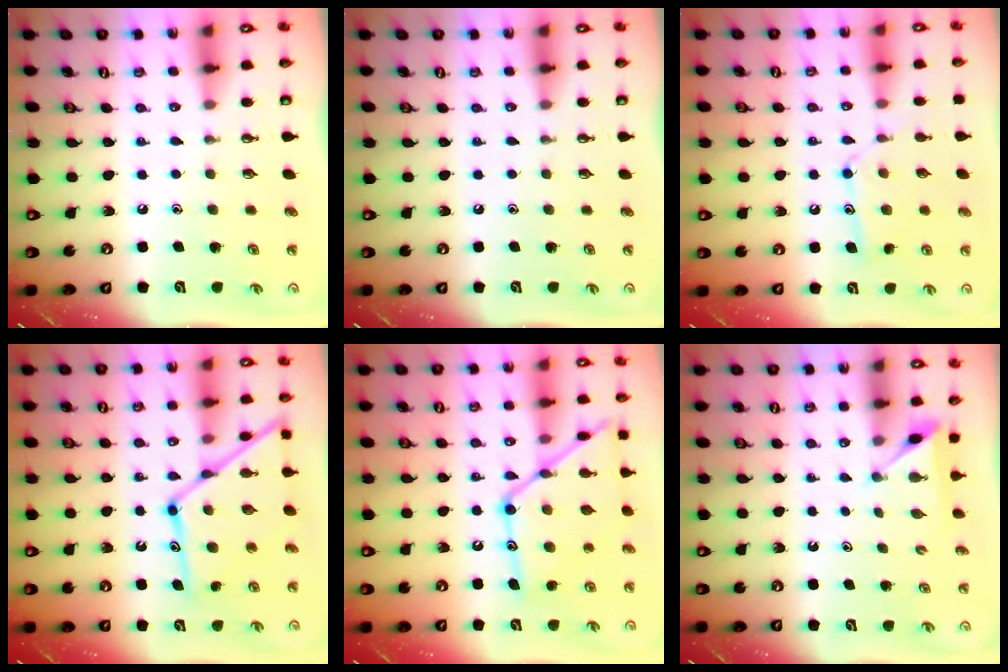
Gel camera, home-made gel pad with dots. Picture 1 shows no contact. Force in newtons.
{"total": 0.0}
{"total": 12.0, "press": 12.0, "slide": 0.7}
{"total": 17.5, "press": 17.5, "slide": 1.4}
{"total": 19.7, "press": 19.7, "slide": 1.4}
{"total": 3.2, "press": 3.2, "slide": 0.4}